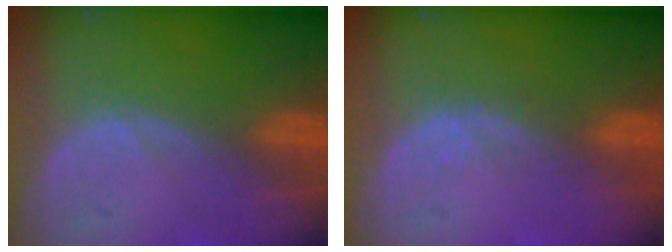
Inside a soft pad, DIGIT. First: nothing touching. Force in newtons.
{"total": 2.2, "press": 1.6, "slide": 1.5}